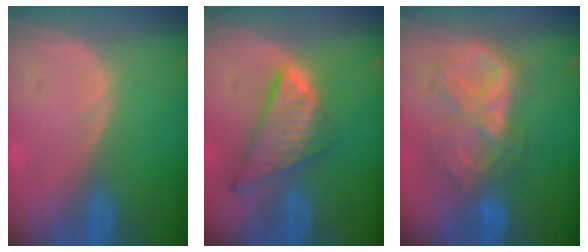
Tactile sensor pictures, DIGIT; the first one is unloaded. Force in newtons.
{"total": 8.6, "press": 7.3, "slide": 4.5}
{"total": 9.3, "press": 8.0, "slide": 4.9}